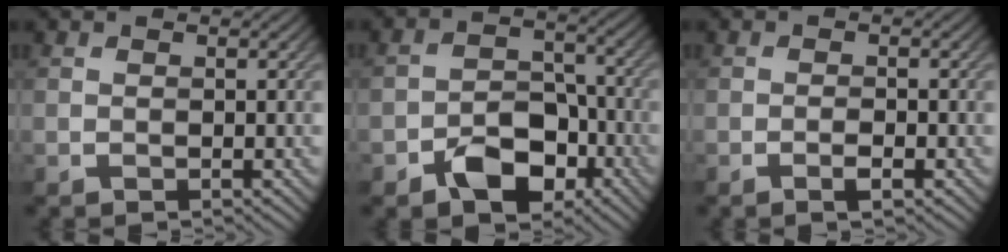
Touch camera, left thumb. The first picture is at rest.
{"total": 7.4, "force": [-4.2, 4.7, 4.0], "torque": [-0.060, -0.001, -0.082]}
{"total": 1.5, "force": [-0.8, 0.3, 1.3], "torque": [-0.022, 0.002, -0.016]}